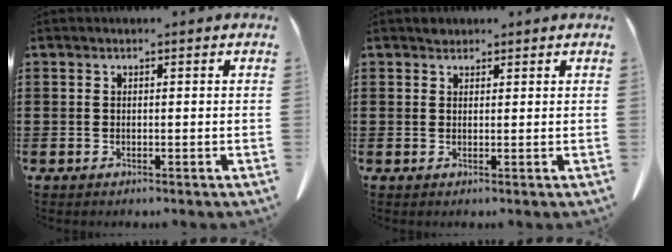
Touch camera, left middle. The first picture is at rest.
{"total": 1.2, "force": [1.0, 0.6, 0.0], "torque": [0.006, 0.000, 0.019]}